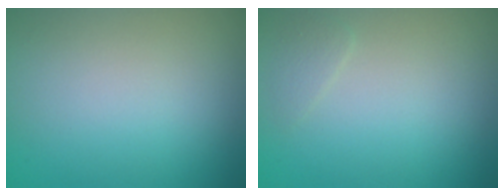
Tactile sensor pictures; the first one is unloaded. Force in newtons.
{"total": 0.9, "press": 0.9, "slide": 0.0}